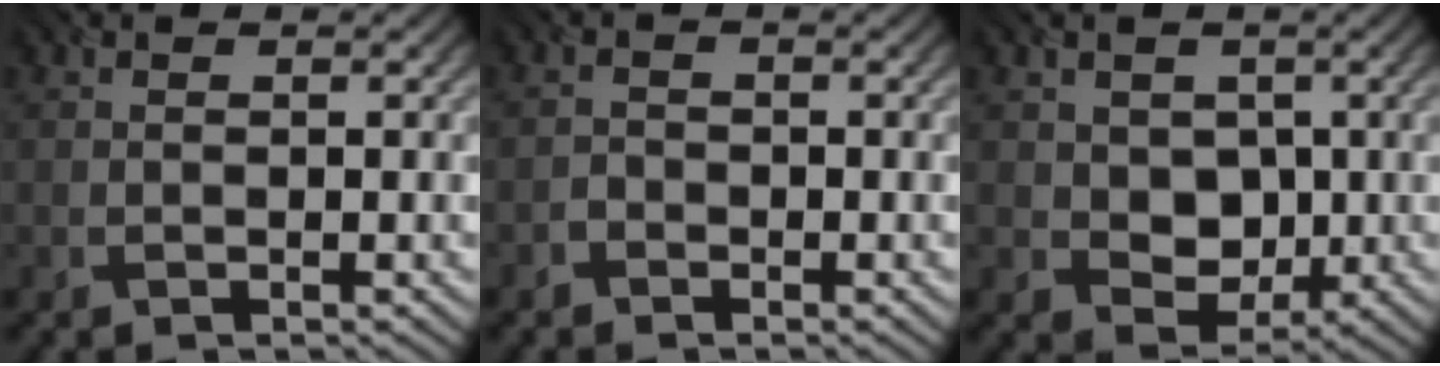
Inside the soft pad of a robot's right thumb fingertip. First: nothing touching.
{"total": 1.1, "force": [-0.9, 0.6, 0.2], "torque": [-0.002, 0.002, -0.021]}
{"total": 4.9, "force": [0.5, 4.1, 2.7], "torque": [-0.059, -0.009, 0.007]}